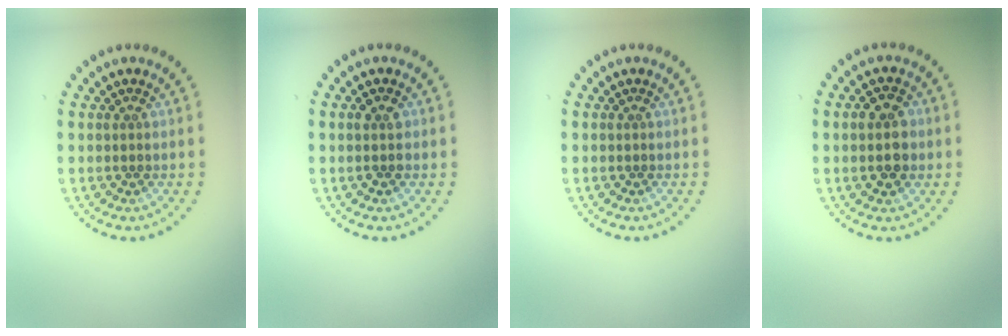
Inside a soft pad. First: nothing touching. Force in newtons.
{"total": 1.4, "press": 1.4, "slide": 0.2}
{"total": 0.0}
{"total": 3.6, "press": 3.6, "slide": 0.1}